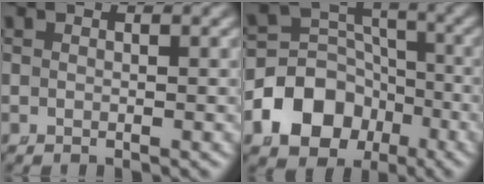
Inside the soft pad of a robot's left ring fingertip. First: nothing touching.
{"total": 11.3, "force": [-4.2, 9.5, 4.5], "torque": [-0.070, -0.040, -0.064]}